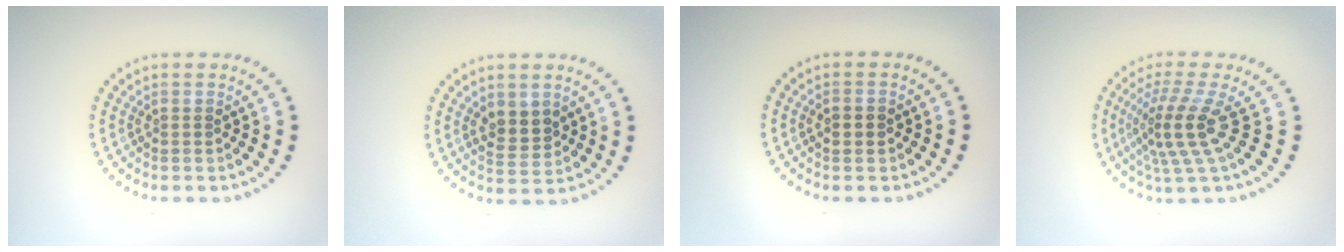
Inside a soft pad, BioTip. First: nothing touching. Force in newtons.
{"total": 2.6, "press": 2.5, "slide": 0.7}
{"total": 2.0, "press": 2.0, "slide": 0.1}
{"total": 4.3, "press": 3.0, "slide": 3.1}